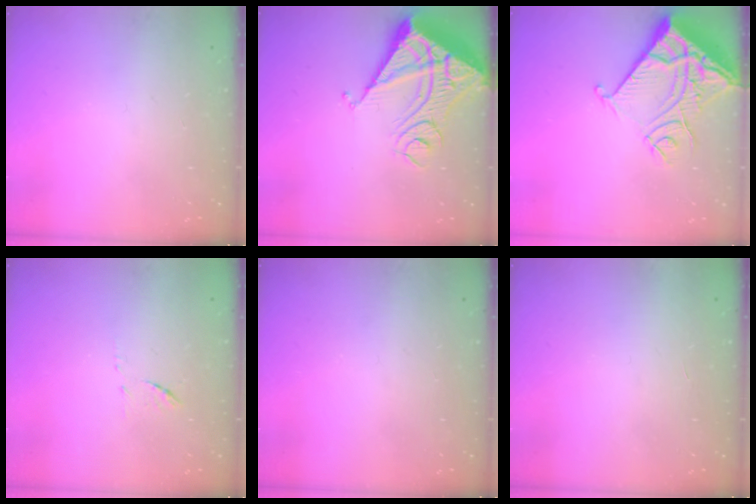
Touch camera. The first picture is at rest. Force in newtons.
{"total": 13.8, "press": 13.7, "slide": 1.9}
{"total": 12.8, "press": 12.7, "slide": 1.7}
{"total": 6.1, "press": 6.1, "slide": 0.3}
{"total": 0.0}
{"total": 1.7, "press": 1.7, "slide": 0.1}